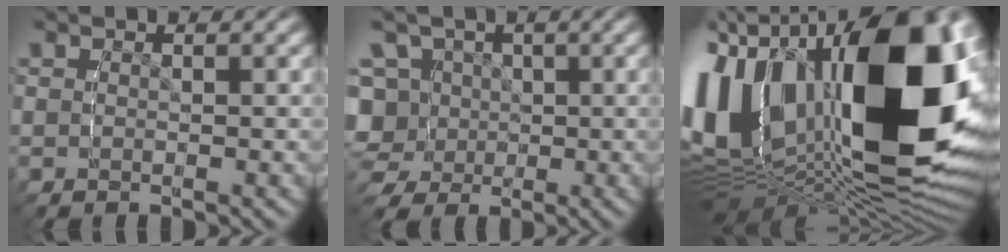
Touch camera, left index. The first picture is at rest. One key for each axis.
{"total": 11.1, "fx": -0.5, "fy": 10.2, "fz": 4.4, "tx": -0.122, "ty": -0.038, "tz": -0.010}
{"total": 28.7, "fx": -2.5, "fy": 18.4, "fz": 22.0, "tx": -0.404, "ty": -0.043, "tz": -0.023}